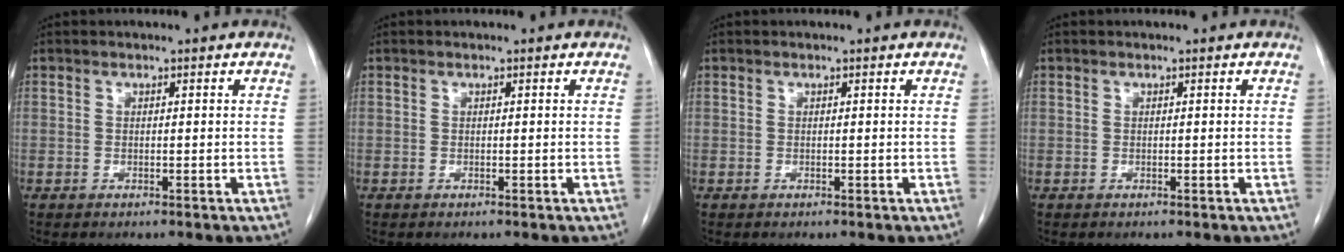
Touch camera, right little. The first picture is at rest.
{"total": 0.0}
{"total": 0.0}
{"total": 0.0}